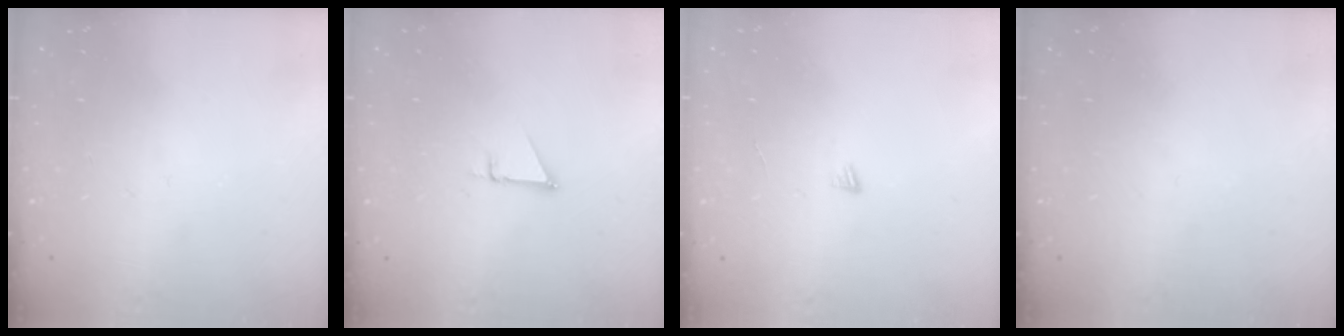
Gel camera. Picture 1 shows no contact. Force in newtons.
{"total": 1.4, "press": 1.4, "slide": 0.0}
{"total": 3.1, "press": 3.1, "slide": 0.3}
{"total": 0.0}